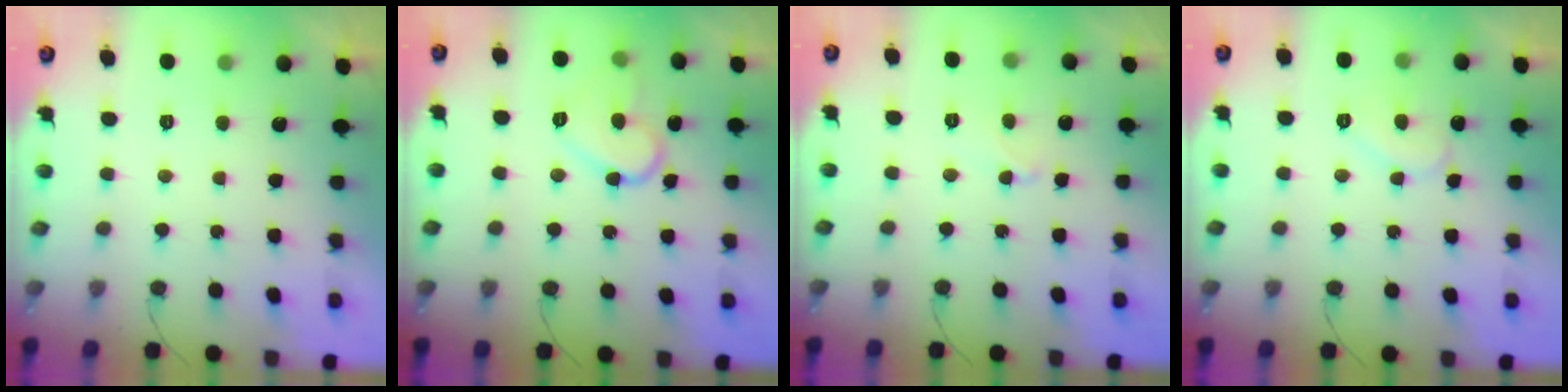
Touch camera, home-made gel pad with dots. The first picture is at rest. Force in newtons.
{"total": 9.9, "press": 9.9, "slide": 0.2}
{"total": 4.2, "press": 4.2, "slide": 0.5}
{"total": 7.2, "press": 7.1, "slide": 0.5}